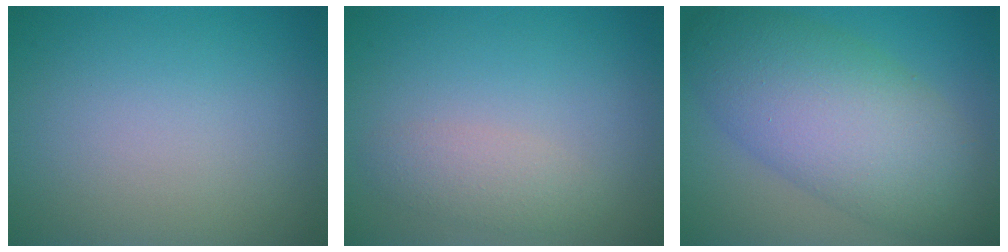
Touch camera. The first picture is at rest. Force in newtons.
{"total": 2.1, "press": 2.0, "slide": 0.1}
{"total": 9.8, "press": 9.8, "slide": 0.4}